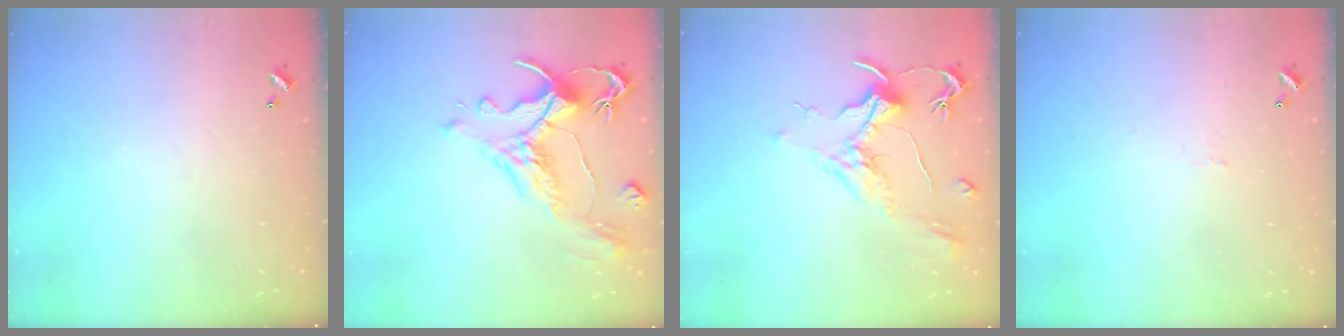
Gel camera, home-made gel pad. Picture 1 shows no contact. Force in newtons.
{"total": 1.8, "press": 0.9, "slide": 1.5}
{"total": 2.1, "press": 2.0, "slide": 0.8}
{"total": 1.7, "press": 1.6, "slide": 0.3}